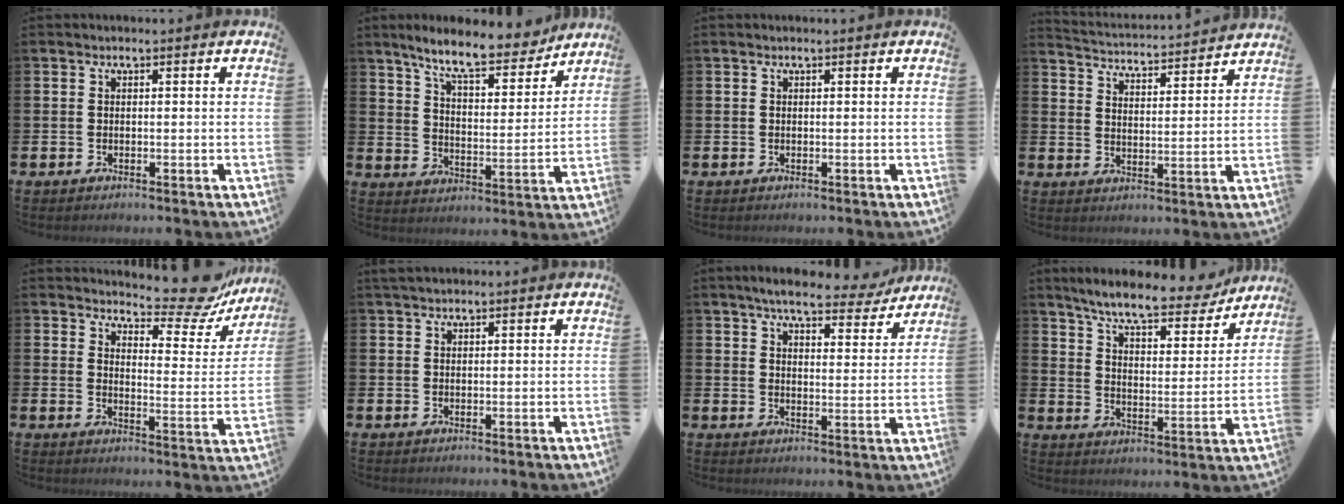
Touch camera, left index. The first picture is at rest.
{"total": 9.5, "force": [8.4, 1.9, 4.0], "torque": [-0.094, -0.046, 0.143]}
{"total": 0.0}
{"total": 3.9, "force": [3.9, 0.0, 0.1], "torque": [-0.023, -0.038, 0.064]}
{"total": 8.7, "force": [8.0, 2.0, 2.8], "torque": [-0.047, -0.059, 0.137]}
{"total": 1.4, "force": [1.2, 0.4, 0.5], "torque": [0.002, 0.000, 0.019]}
{"total": 6.6, "force": [6.1, 1.3, 2.2], "torque": [-0.043, -0.033, 0.103]}
{"total": 8.4, "force": [7.6, 1.3, 3.3], "torque": [-0.088, -0.046, 0.128]}